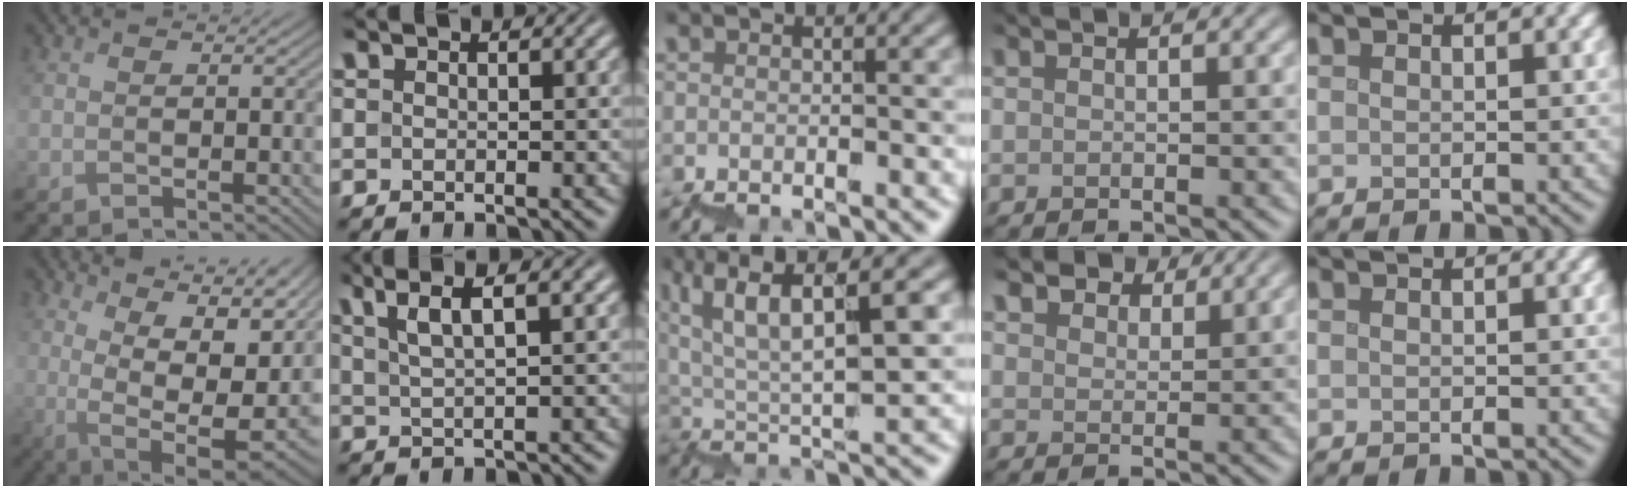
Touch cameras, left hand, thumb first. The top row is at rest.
{"thumb": {"total": 15.6, "force": [4.3, 8.0, 12.6], "torque": [-0.209, 0.013, 0.092]}, "index": {"total": 5.5, "force": [3.1, 1.3, 4.3], "torque": [-0.064, 0.017, 0.041]}, "middle": {"total": 8.3, "force": [4.8, 1.7, 6.6], "torque": [-0.104, 0.023, 0.094]}, "ring": {"total": 5.0, "force": [4.1, 2.2, 1.6], "torque": [-0.041, -0.005, 0.075]}}